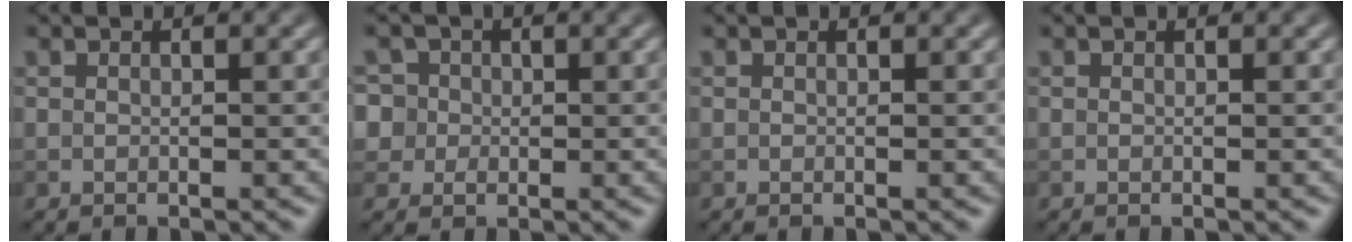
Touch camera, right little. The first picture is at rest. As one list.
[{"total": 5.2, "force": [1.5, 4.6, 2.0], "torque": [-0.026, 0.031, 0.004]}, {"total": 0.0}, {"total": 0.0}]